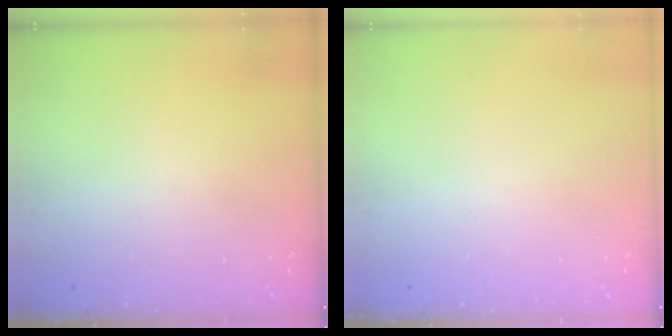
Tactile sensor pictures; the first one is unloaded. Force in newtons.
{"total": 0.0}